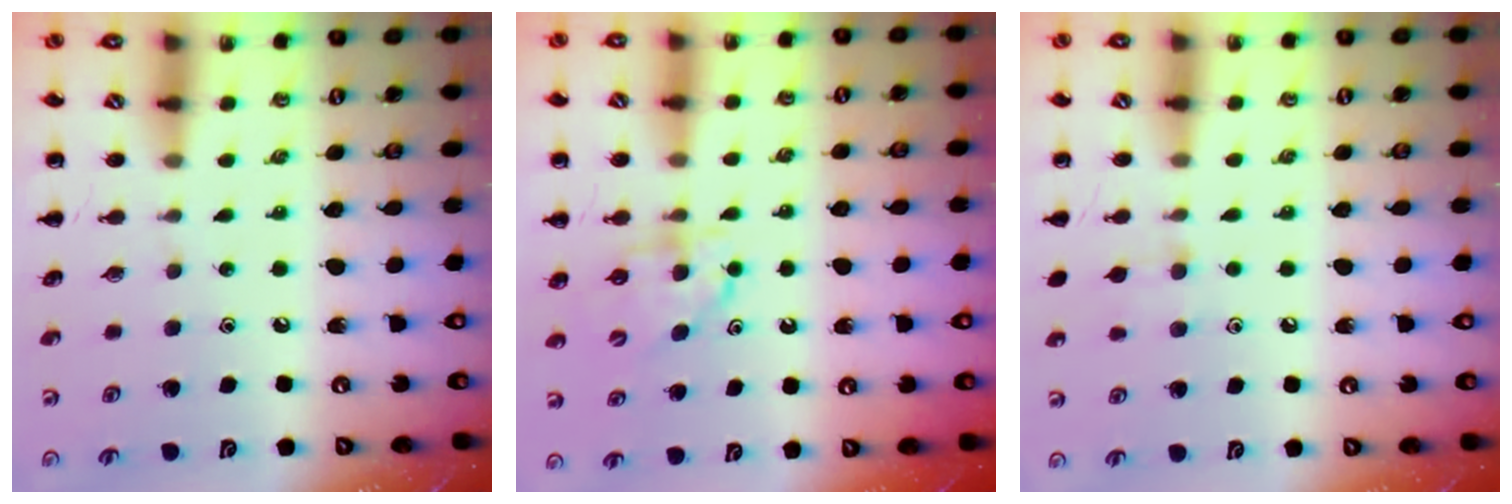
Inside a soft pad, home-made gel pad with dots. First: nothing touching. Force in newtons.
{"total": 5.3, "press": 5.3, "slide": 0.7}
{"total": 6.1, "press": 5.7, "slide": 2.3}